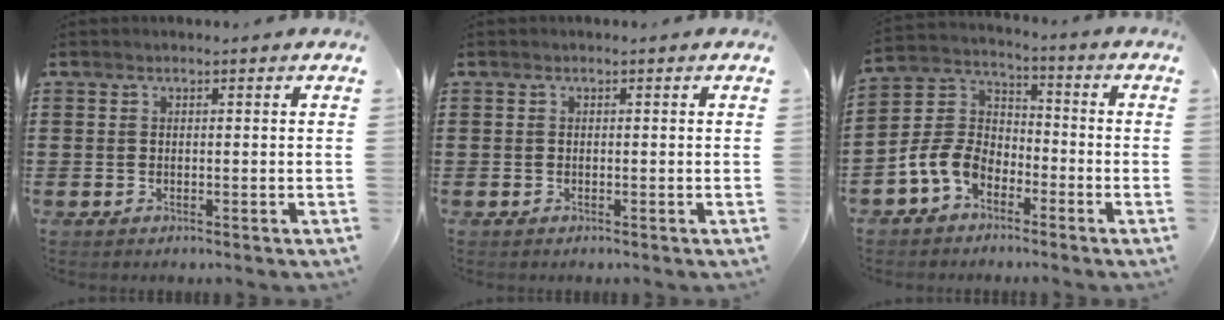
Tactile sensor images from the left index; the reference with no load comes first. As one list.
[{"total": 0.0}, {"total": 7.6, "force": [-4.2, 5.0, 3.8], "torque": [-0.121, 0.003, -0.091]}]